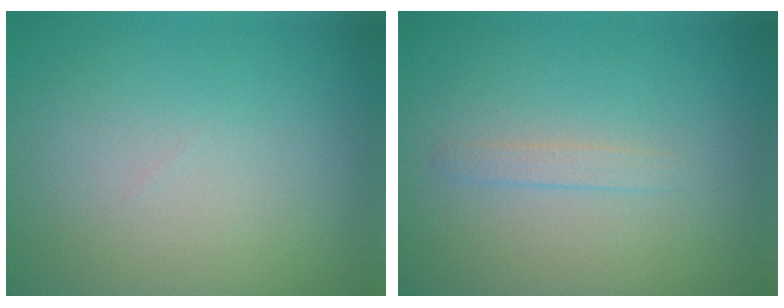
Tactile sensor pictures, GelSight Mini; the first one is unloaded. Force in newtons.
{"total": 0.9, "press": 0.9, "slide": 0.1}